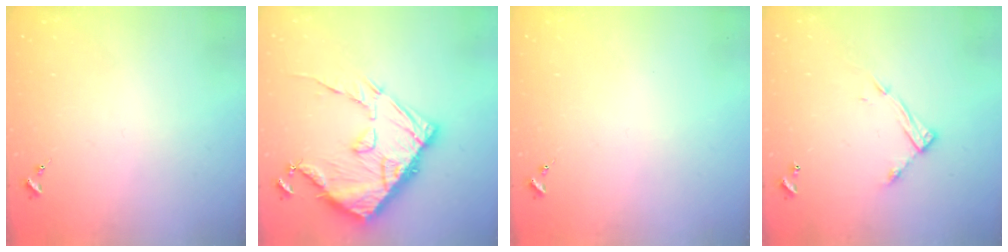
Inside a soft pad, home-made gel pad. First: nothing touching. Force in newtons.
{"total": 19.1, "press": 19.0, "slide": 1.6}
{"total": 0.0}
{"total": 10.0, "press": 9.9, "slide": 0.5}